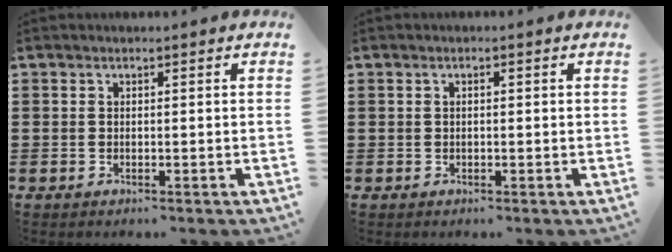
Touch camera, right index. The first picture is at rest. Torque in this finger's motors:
{"motor_torque": [0.52, 0.34, 0.09, -0.01]}